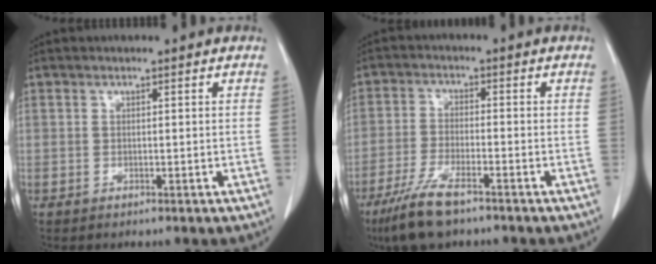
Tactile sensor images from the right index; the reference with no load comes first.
{"total": 8.2, "force": [-5.8, 1.7, 5.5], "torque": [-0.113, -0.015, -0.104]}